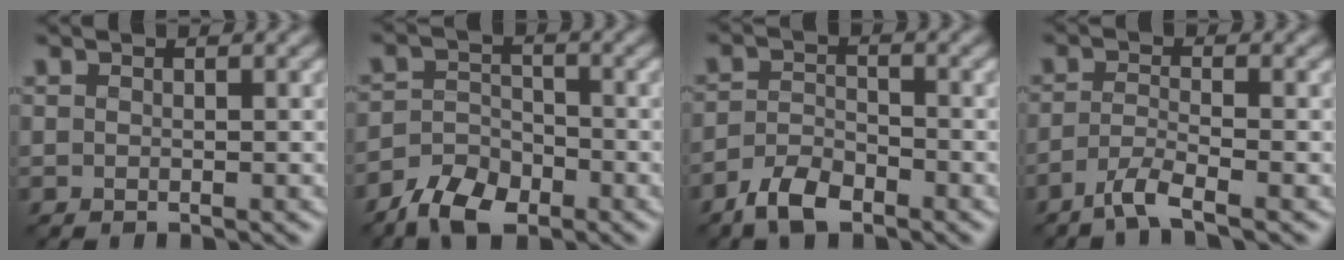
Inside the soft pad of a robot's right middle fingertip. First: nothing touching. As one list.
[{"total": 4.3, "force": [-3.2, 2.3, 1.8], "torque": [-0.029, 0.003, -0.066]}, {"total": 3.5, "force": [-2.6, 1.5, 1.8], "torque": [-0.035, 0.004, -0.056]}, {"total": 2.7, "force": [-1.9, 0.4, 1.9], "torque": [-0.036, 0.003, -0.051]}]